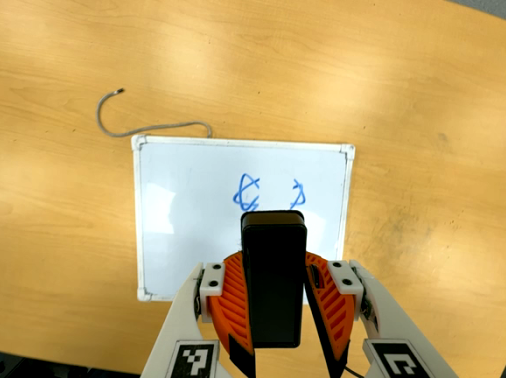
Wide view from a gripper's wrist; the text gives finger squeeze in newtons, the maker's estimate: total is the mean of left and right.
{"total": 8.8, "left": 8.1, "right": 9.5}